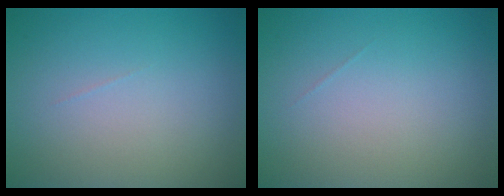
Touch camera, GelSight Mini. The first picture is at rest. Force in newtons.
{"total": 0.0}